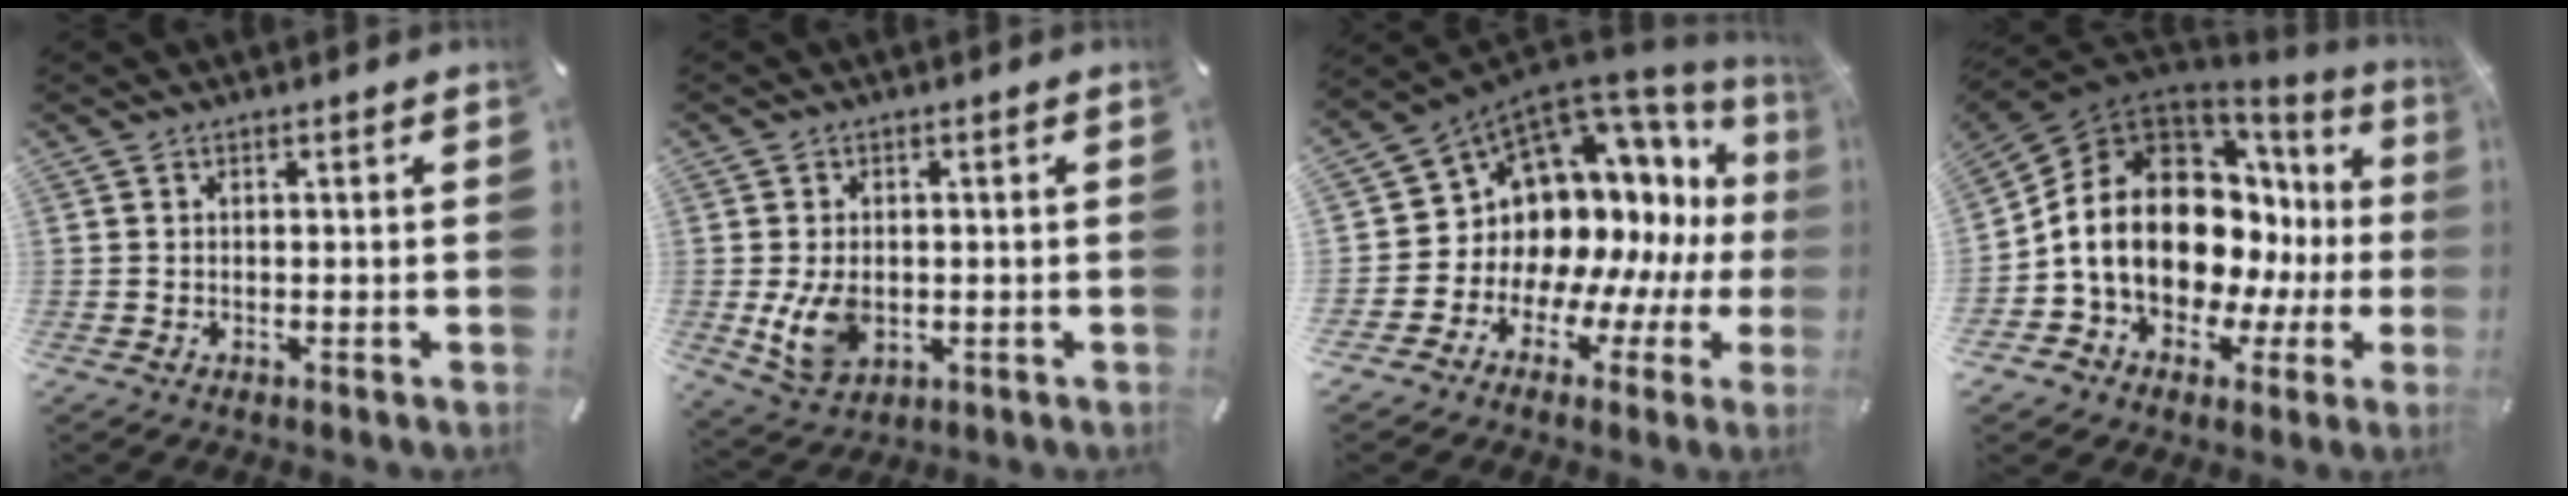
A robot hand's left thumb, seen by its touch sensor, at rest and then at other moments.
{"total": 7.7, "force": [-0.8, 5.6, 5.2], "torque": [-0.109, -0.006, -0.015]}
{"total": 14.3, "force": [4.2, 11.9, 6.7], "torque": [-0.100, -0.081, 0.102]}
{"total": 21.0, "force": [1.2, 14.9, 14.8], "torque": [-0.283, -0.029, 0.040]}